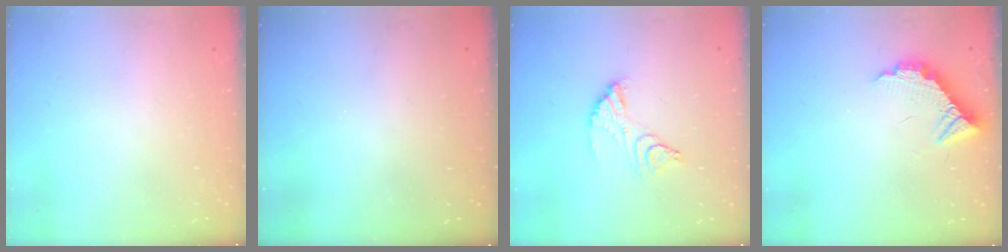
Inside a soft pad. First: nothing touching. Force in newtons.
{"total": 3.1, "press": 3.1, "slide": 0.1}
{"total": 11.6, "press": 11.6, "slide": 0.9}
{"total": 10.7, "press": 10.7, "slide": 0.7}